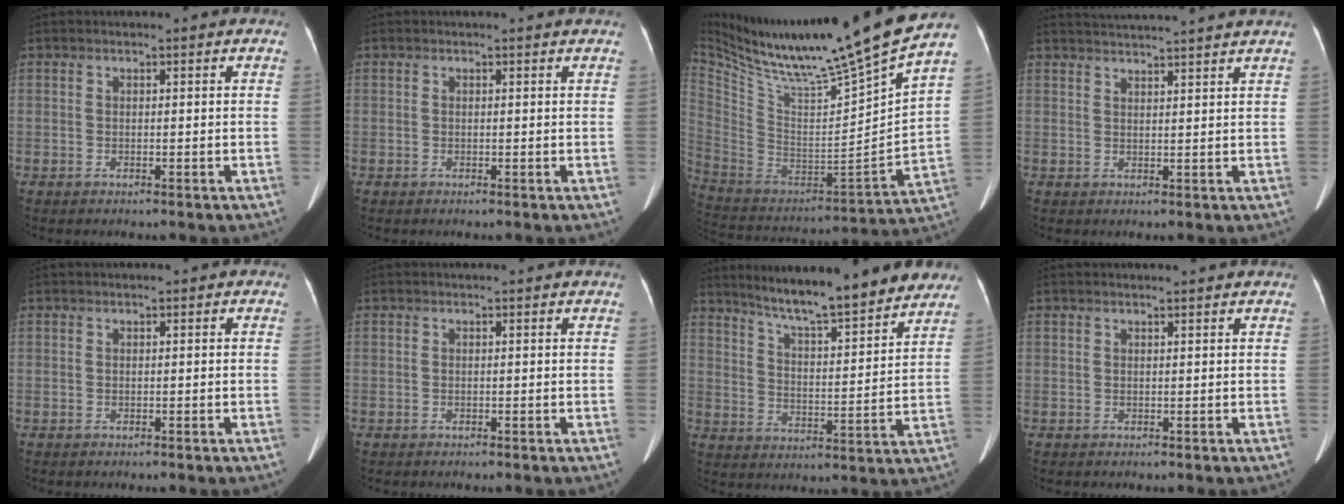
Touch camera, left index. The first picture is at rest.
{"total": 1.8, "force": [1.7, -0.1, 0.4], "torque": [-0.012, 0.002, 0.016]}
{"total": 28.8, "force": [23.3, -1.0, 16.9], "torque": [-0.302, -0.059, 0.378]}
{"total": 10.3, "force": [9.6, -1.4, 3.3], "torque": [-0.056, 0.010, 0.125]}
{"total": 0.0}
{"total": 0.0}
{"total": 17.5, "force": [15.1, 1.6, 8.8], "torque": [-0.130, 0.002, 0.220]}
{"total": 1.4, "force": [1.3, 0.0, 0.5], "torque": [-0.011, 0.011, 0.018]}